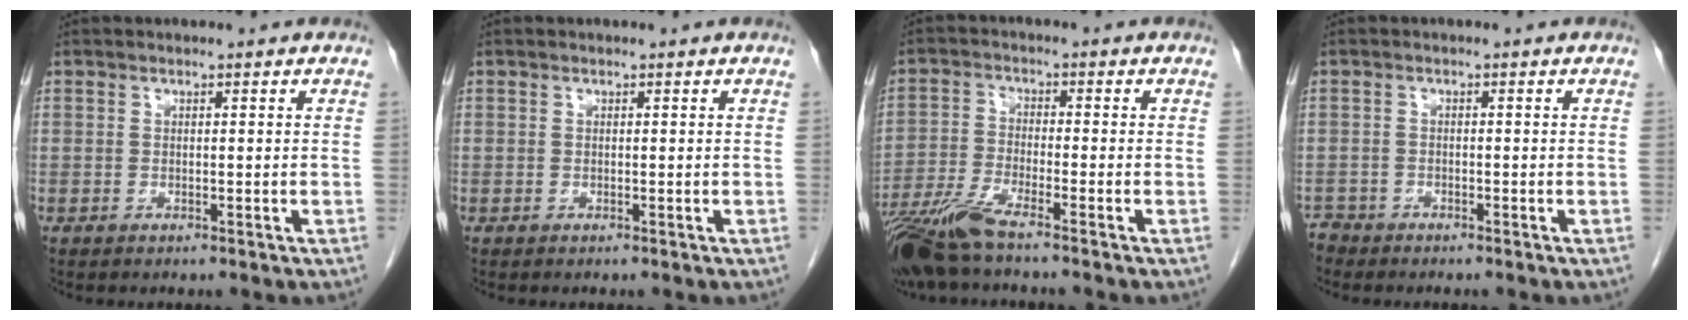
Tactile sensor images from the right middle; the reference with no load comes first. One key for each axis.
{"total": 0.0}
{"total": 7.9, "fx": -6.3, "fy": 0.0, "fz": 4.8, "tx": -0.097, "ty": -0.027, "tz": -0.124}
{"total": 1.5, "fx": -1.4, "fy": 0.4, "fz": -0.4, "tx": 0.005, "ty": -0.002, "tz": -0.029}